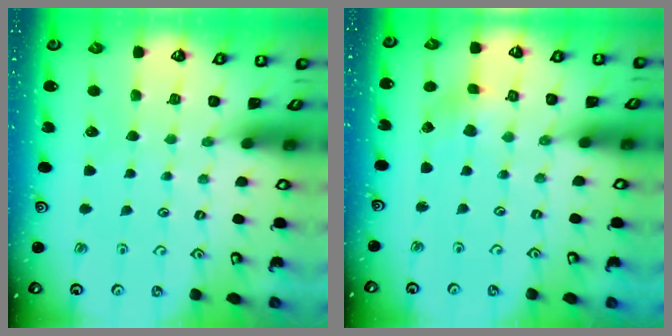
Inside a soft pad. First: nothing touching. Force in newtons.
{"total": 2.9, "press": 2.8, "slide": 0.2}